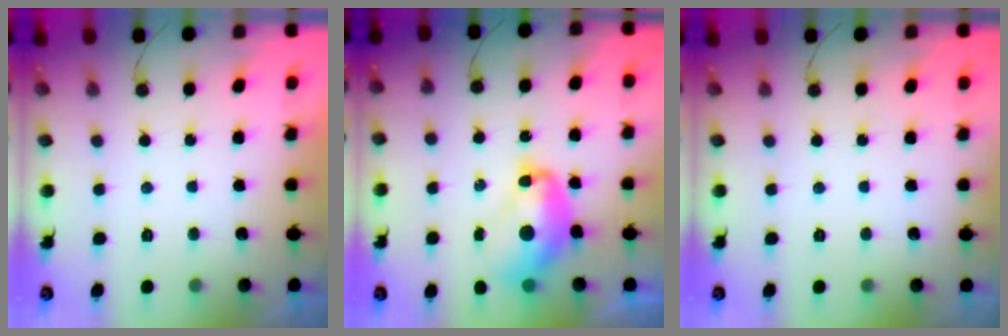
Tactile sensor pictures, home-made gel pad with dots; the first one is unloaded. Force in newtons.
{"total": 12.3, "press": 12.2, "slide": 1.1}
{"total": 0.0}